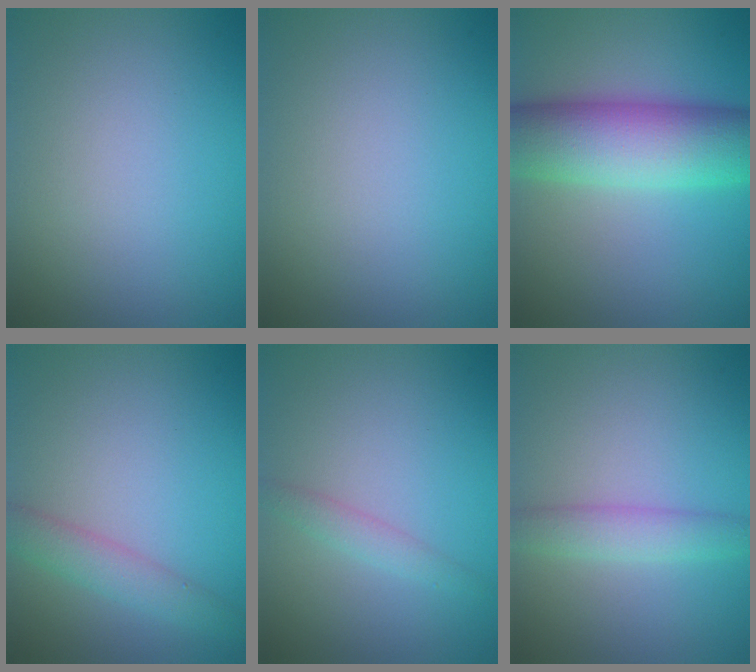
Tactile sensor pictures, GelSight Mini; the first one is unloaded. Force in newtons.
{"total": 0.0}
{"total": 10.3, "press": 10.3, "slide": 0.3}
{"total": 2.4, "press": 2.4, "slide": 0.1}
{"total": 1.4, "press": 1.4, "slide": 0.1}
{"total": 2.6, "press": 2.6, "slide": 0.1}